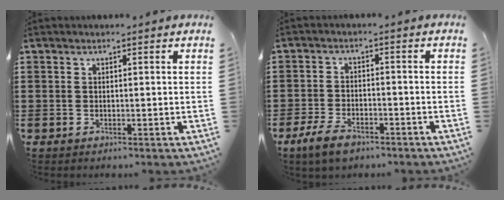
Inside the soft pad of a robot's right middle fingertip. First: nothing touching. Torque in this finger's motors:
{"motor_torque": [1.56, -0.56, 0.30, 0.09]}